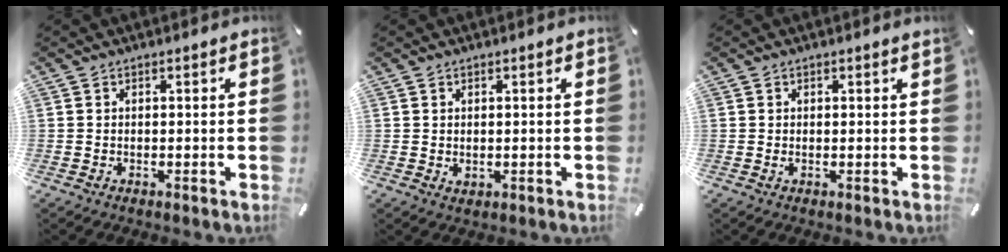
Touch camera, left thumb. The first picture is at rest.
{"total": 0.7, "force": [0.4, 0.6, 0.2], "torque": [-0.005, 0.003, 0.006]}
{"total": 0.6, "force": [0.2, 0.1, 0.6], "torque": [-0.010, 0.000, 0.003]}